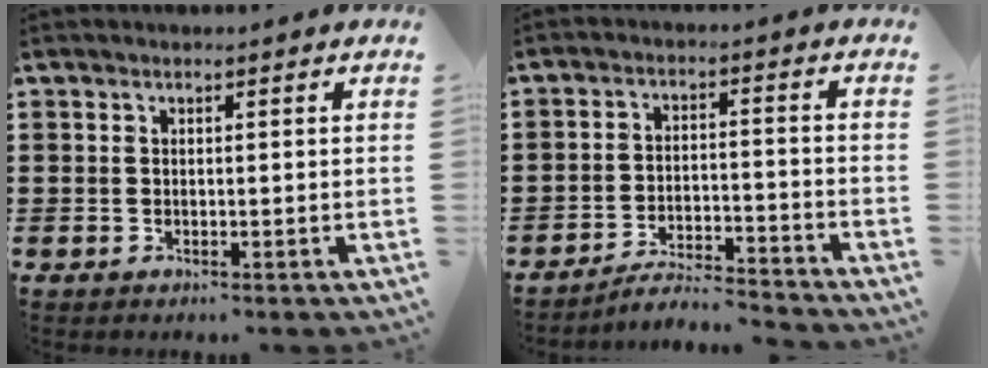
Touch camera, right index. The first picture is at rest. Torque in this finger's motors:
{"motor_torque": [-0.52, 1.61, -0.66, -0.21]}